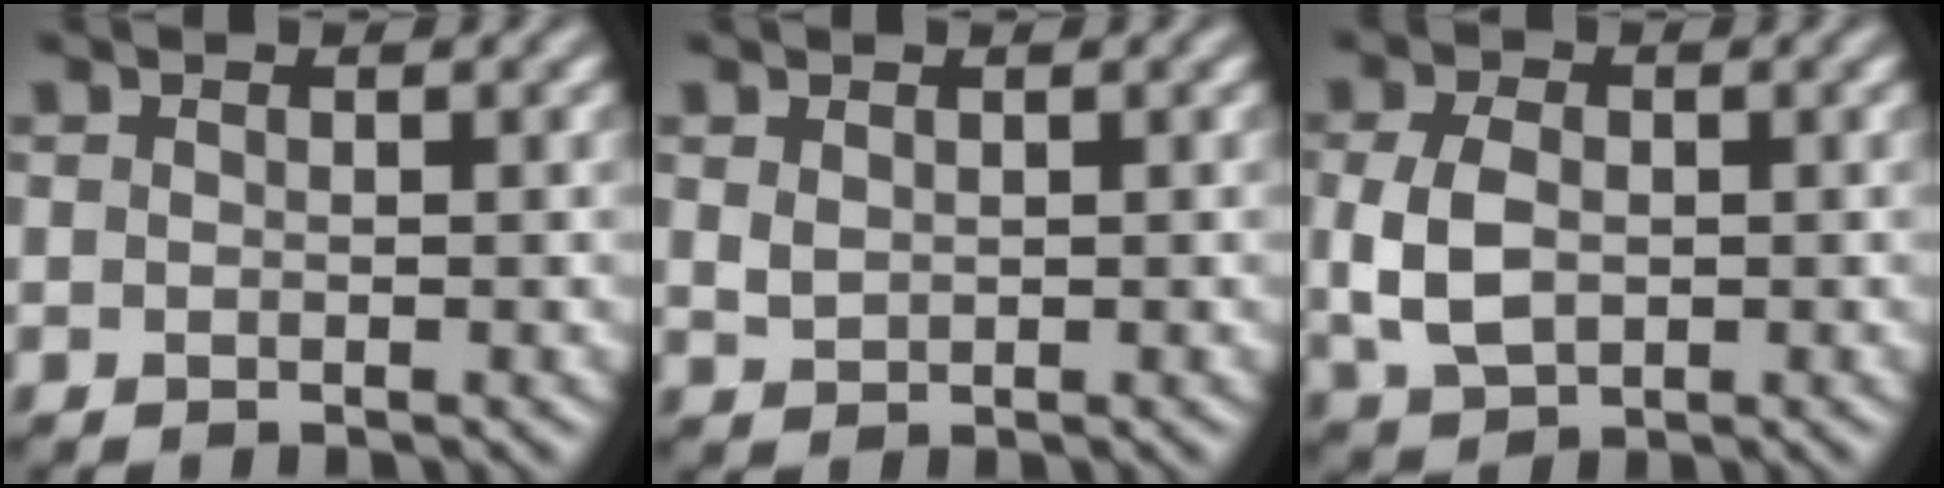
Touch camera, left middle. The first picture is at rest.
{"total": 0.9, "force": [0.5, 0.6, 0.5], "torque": [-0.016, -0.002, 0.014]}
{"total": 4.5, "force": [-0.1, 3.1, 3.3], "torque": [-0.076, -0.002, -0.001]}